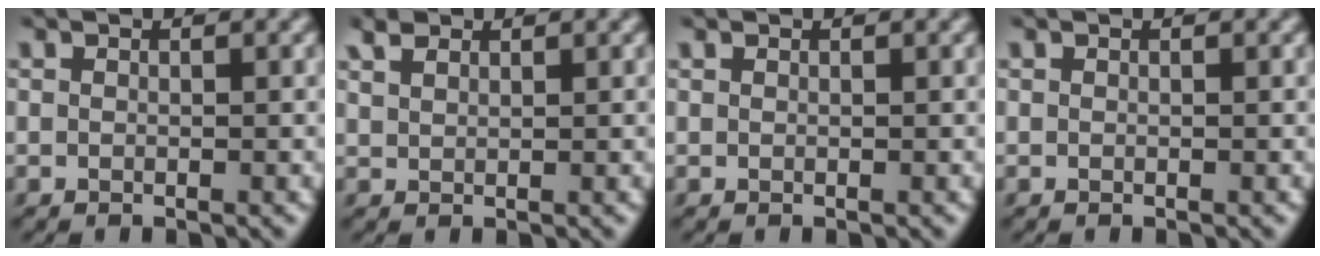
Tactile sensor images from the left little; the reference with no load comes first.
{"total": 1.8, "force": [1.3, 0.9, 0.9], "torque": [-0.027, 0.007, 0.029]}
{"total": 0.0}
{"total": 0.0}